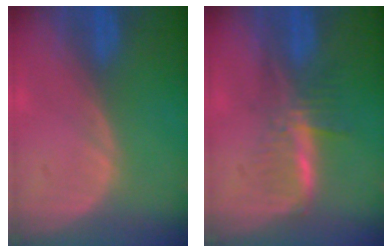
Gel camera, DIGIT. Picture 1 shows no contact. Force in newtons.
{"total": 5.8, "press": 5.2, "slide": 2.7}